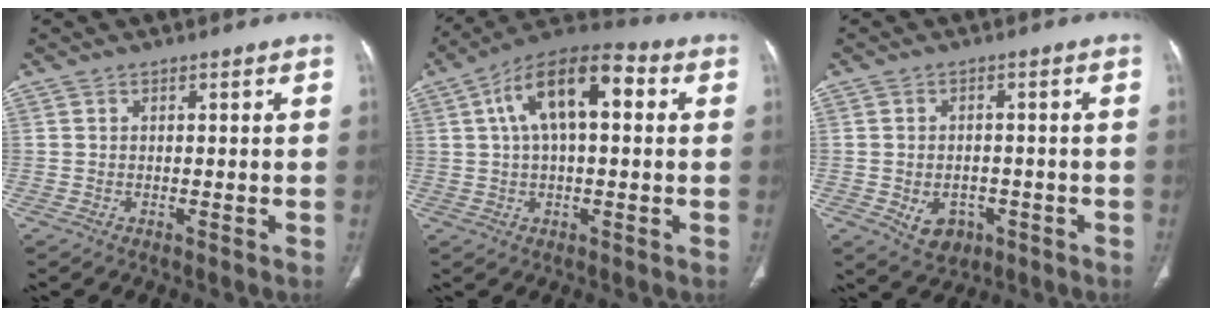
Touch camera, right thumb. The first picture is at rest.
{"total": 14.6, "force": [3.6, 6.8, 12.4], "torque": [-0.207, 0.030, 0.054]}
{"total": 5.6, "force": [-2.0, 4.3, 3.0], "torque": [-0.032, 0.011, -0.015]}